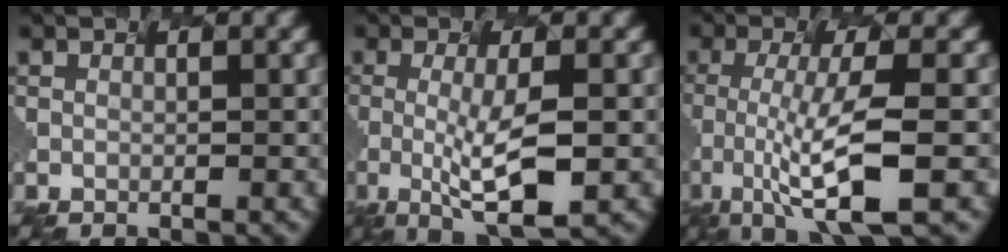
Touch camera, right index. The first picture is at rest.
{"total": 4.9, "force": [-1.8, 0.8, 4.5], "torque": [-0.094, -0.016, 0.002]}
{"total": 6.5, "force": [-3.1, 0.7, 5.6], "torque": [-0.116, -0.010, -0.030]}